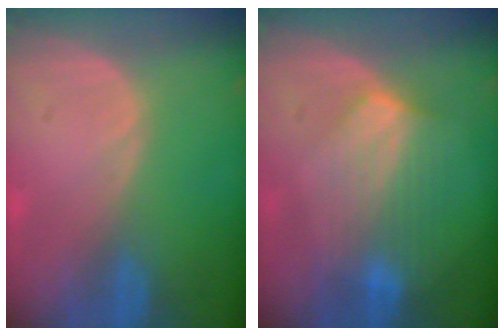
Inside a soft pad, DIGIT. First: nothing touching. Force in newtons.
{"total": 7.4, "press": 6.6, "slide": 3.2}